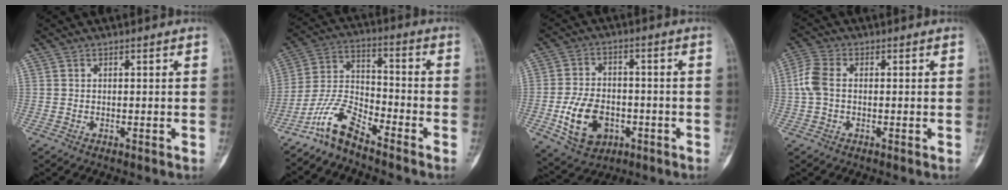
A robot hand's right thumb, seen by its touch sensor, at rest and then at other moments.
{"total": 8.4, "force": [-7.1, 2.0, 4.1], "torque": [-0.090, 0.065, -0.150]}
{"total": 11.5, "force": [-3.4, 8.0, 7.5], "torque": [-0.118, 0.015, -0.050]}
{"total": 4.9, "force": [0.0, 3.2, 3.7], "torque": [-0.097, 0.014, -0.006]}